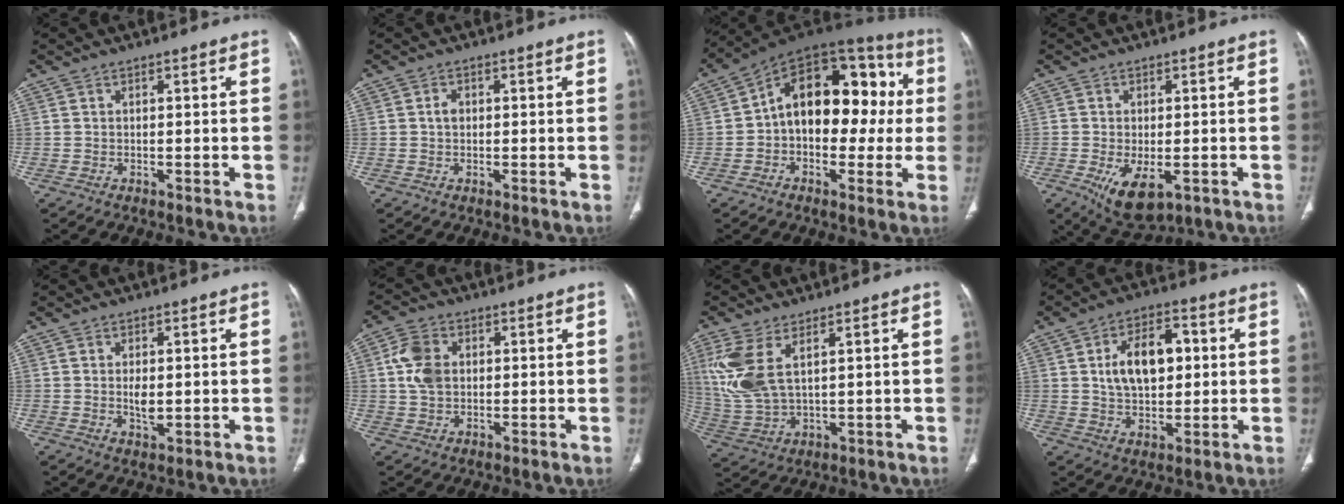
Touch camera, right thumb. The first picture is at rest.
{"total": 1.6, "force": [0.1, 1.2, 1.0], "torque": [-0.014, 0.005, 0.000]}
{"total": 20.0, "force": [0.9, 12.4, 15.7], "torque": [-0.186, 0.054, 0.003]}
{"total": 8.5, "force": [-3.2, 4.4, 6.5], "torque": [-0.105, -0.011, -0.040]}
{"total": 3.3, "force": [0.1, 1.6, 2.9], "torque": [-0.052, -0.008, 0.006]}
{"total": 6.9, "force": [1.1, 5.0, 4.6], "torque": [-0.085, 0.003, 0.021]}
{"total": 11.1, "force": [4.2, 5.2, 8.9], "torque": [-0.219, -0.010, 0.101]}
{"total": 12.4, "force": [2.2, 7.4, 9.7], "torque": [-0.138, 0.007, 0.037]}